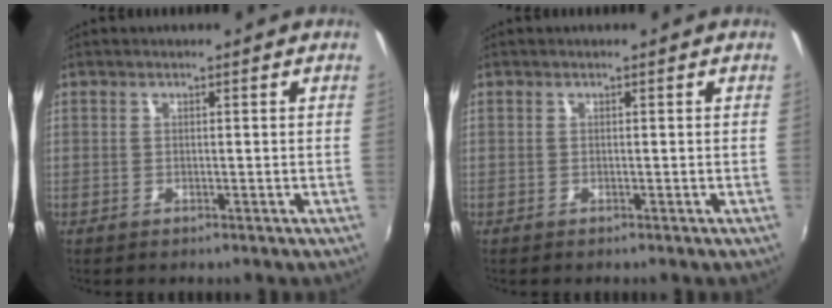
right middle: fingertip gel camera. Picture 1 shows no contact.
{"total": 0.0}